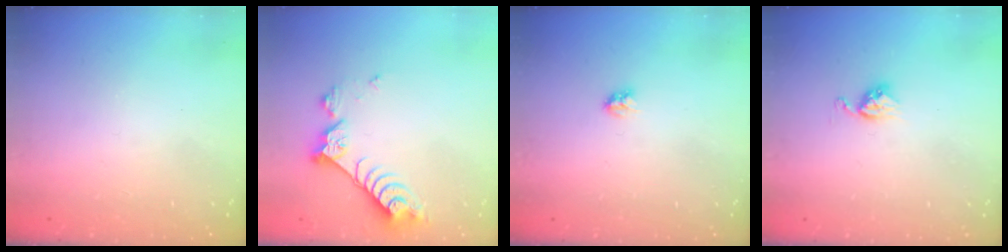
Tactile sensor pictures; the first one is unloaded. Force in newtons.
{"total": 8.9, "press": 8.9, "slide": 0.6}
{"total": 3.0, "press": 3.0, "slide": 0.4}
{"total": 4.2, "press": 4.2, "slide": 0.4}